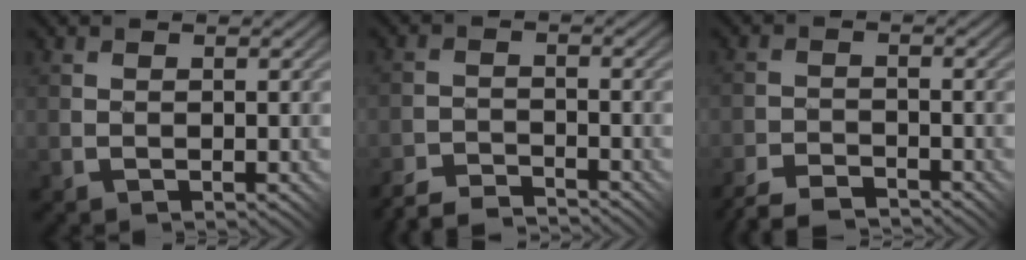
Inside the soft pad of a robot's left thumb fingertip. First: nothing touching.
{"total": 4.5, "force": [-4.4, 0.1, 0.7], "torque": [-0.008, 0.002, -0.092]}
{"total": 4.6, "force": [-4.4, 0.8, 1.4], "torque": [-0.025, 0.000, -0.089]}